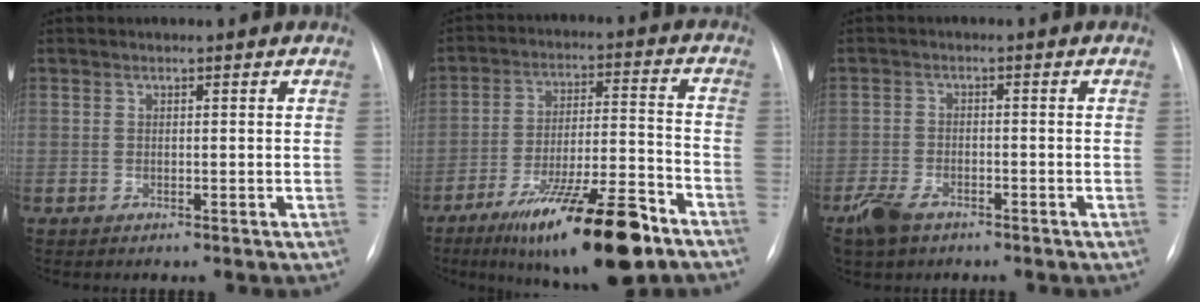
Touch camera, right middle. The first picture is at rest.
{"total": 18.1, "force": [-11.6, 2.8, 13.6], "torque": [-0.200, -0.007, -0.187]}
{"total": 5.5, "force": [-3.8, 2.8, 2.7], "torque": [-0.063, -0.006, -0.066]}